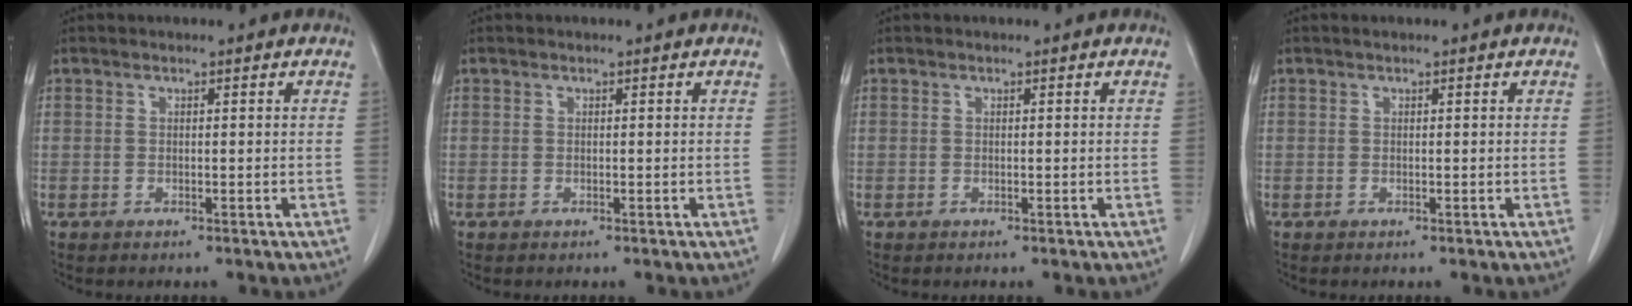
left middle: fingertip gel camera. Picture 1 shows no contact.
{"total": 0.0}
{"total": 0.0}
{"total": 0.0}